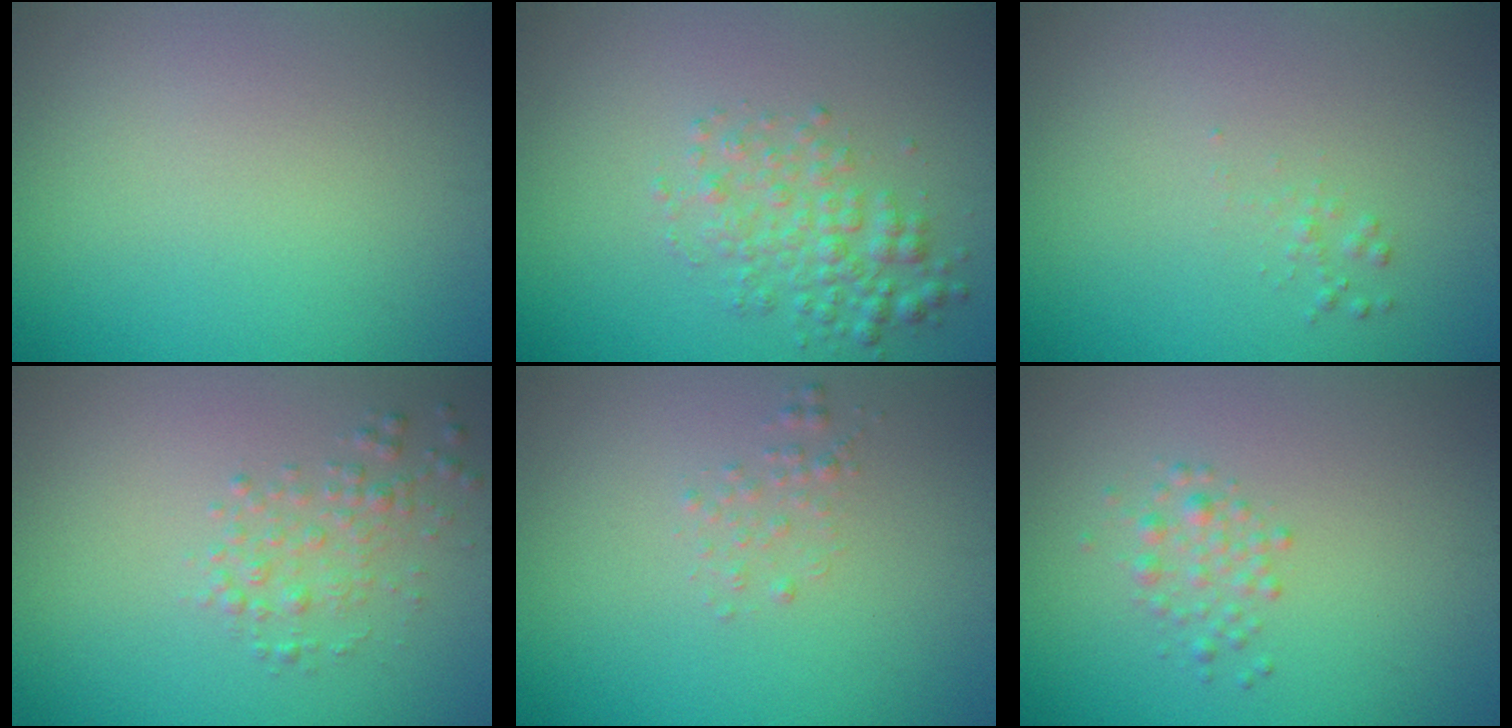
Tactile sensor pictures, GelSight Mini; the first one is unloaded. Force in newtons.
{"total": 2.9, "press": 2.9, "slide": 0.0}
{"total": 0.6, "press": 0.6, "slide": 0.0}
{"total": 2.0, "press": 2.0, "slide": 0.1}
{"total": 1.0, "press": 1.0, "slide": 0.0}
{"total": 2.2, "press": 2.2, "slide": 0.0}